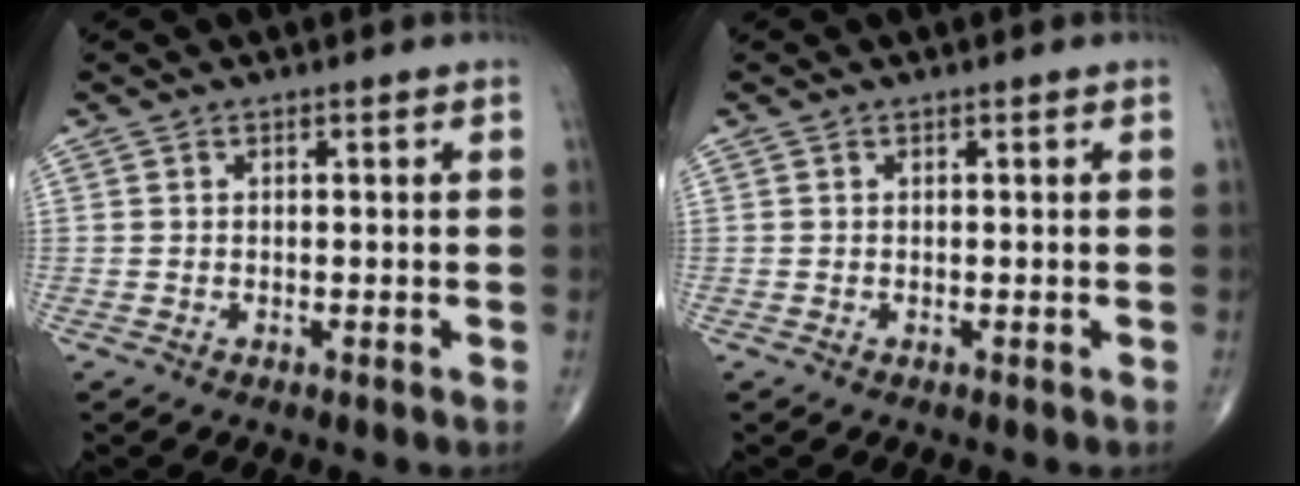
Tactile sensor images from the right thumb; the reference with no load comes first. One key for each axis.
{"total": 0.0}